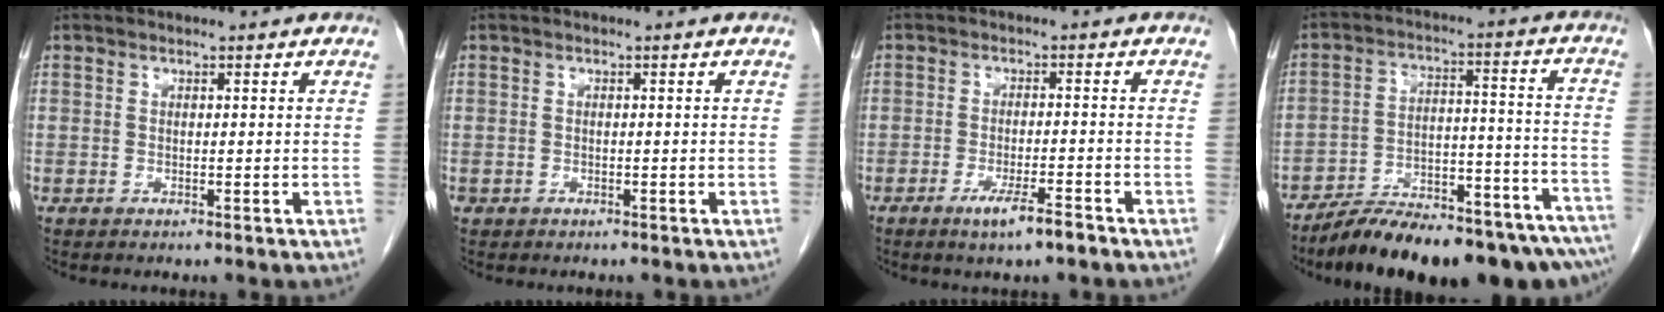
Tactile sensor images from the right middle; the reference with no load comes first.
{"total": 0.6, "force": [-0.4, 0.5, 0.1], "torque": [-0.011, 0.003, -0.005]}
{"total": 4.4, "force": [-3.0, 0.2, 3.3], "torque": [-0.063, -0.009, -0.050]}
{"total": 22.4, "force": [-18.8, 3.4, 11.8], "torque": [-0.110, 0.018, -0.274]}